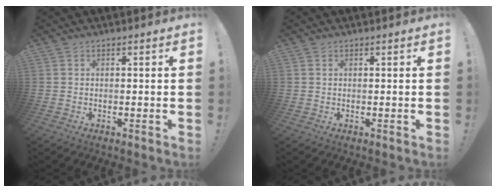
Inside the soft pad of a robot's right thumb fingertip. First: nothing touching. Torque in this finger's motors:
{"motor_torque": [-0.15, -0.01, -0.07, 0.15, -0.01]}